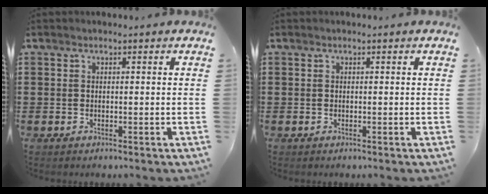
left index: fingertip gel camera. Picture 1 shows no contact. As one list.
[{"total": 0.0}]